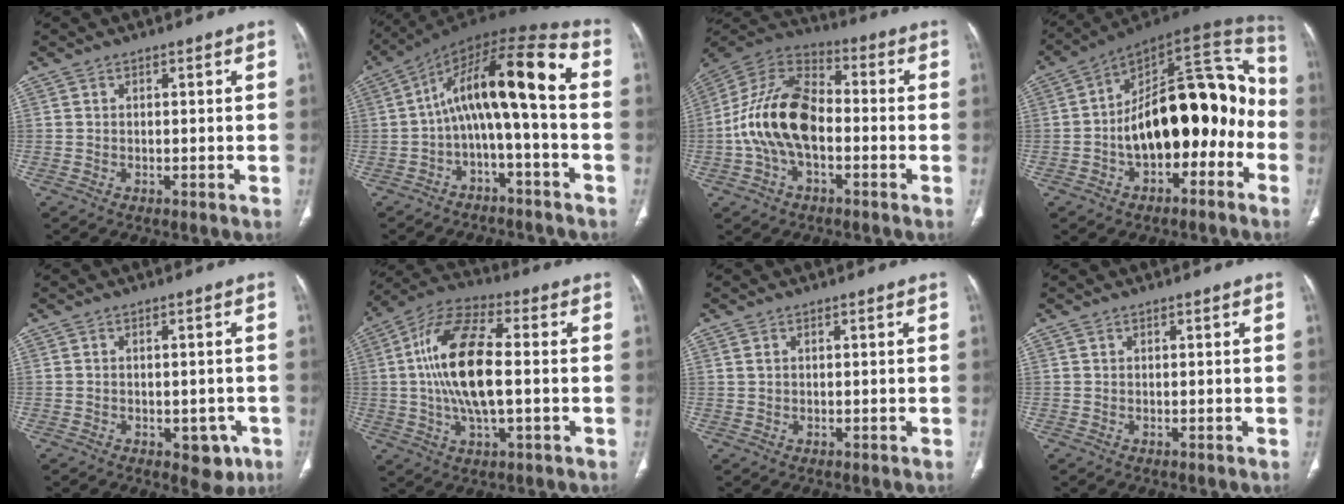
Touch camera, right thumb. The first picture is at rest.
{"total": 15.3, "force": [-1.9, 4.0, 14.6], "torque": [-0.244, 0.087, -0.039]}
{"total": 16.8, "force": [-2.5, 10.0, 13.3], "torque": [-0.252, 0.041, -0.052]}
{"total": 23.9, "force": [-4.8, 13.0, 19.5], "torque": [-0.264, 0.079, -0.070]}
{"total": 5.2, "force": [-2.1, 3.1, 3.6], "torque": [-0.018, 0.006, -0.018]}
{"total": 16.9, "force": [0.1, 6.7, 15.5], "torque": [-0.314, 0.018, -0.002]}
{"total": 0.9, "force": [0.5, 0.5, 0.5], "torque": [-0.011, 0.006, 0.013]}
{"total": 0.0}